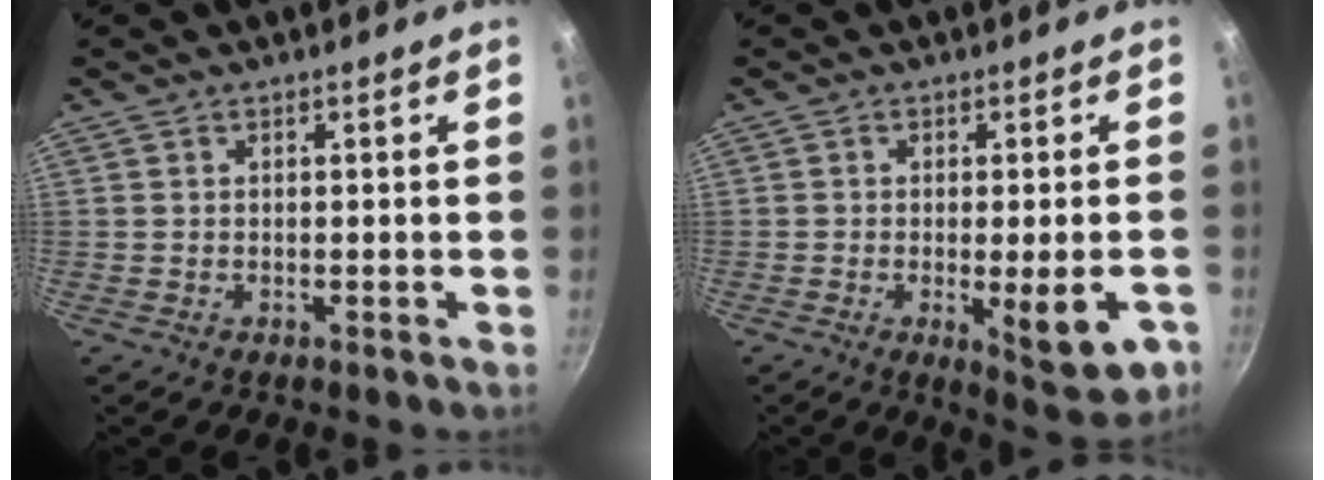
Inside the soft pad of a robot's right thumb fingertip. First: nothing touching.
{"total": 10.1, "force": [-3.2, 2.9, 9.1], "torque": [-0.105, -0.004, -0.034]}